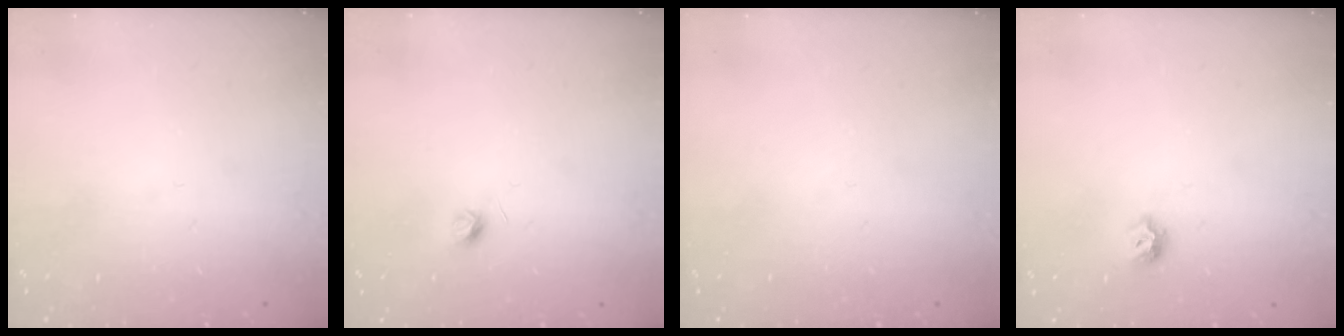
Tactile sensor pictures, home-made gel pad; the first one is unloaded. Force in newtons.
{"total": 4.1, "press": 4.0, "slide": 0.6}
{"total": 0.0}
{"total": 5.2, "press": 5.1, "slide": 0.9}